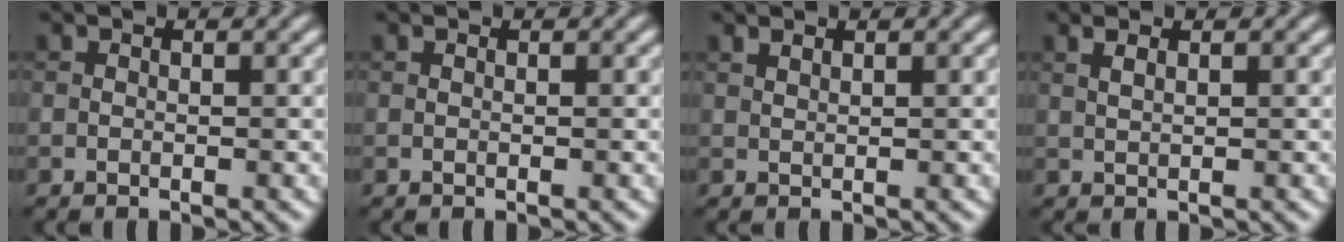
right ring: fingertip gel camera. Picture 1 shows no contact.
{"total": 0.0}
{"total": 0.8, "force": [0.7, 0.1, 0.3], "torque": [-0.004, -0.002, 0.013]}
{"total": 1.5, "force": [0.9, 0.6, 1.0], "torque": [-0.011, 0.001, 0.014]}